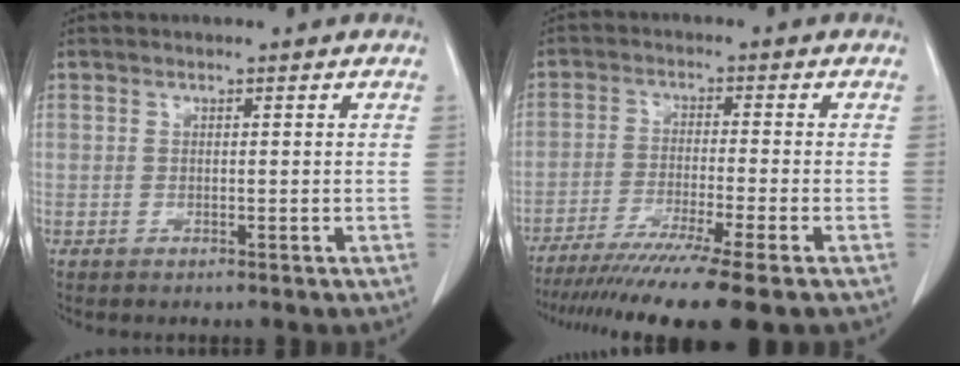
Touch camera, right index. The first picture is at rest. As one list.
[{"total": 14.3, "force": [-11.1, -1.3, 8.9], "torque": [-0.142, -0.045, -0.175]}]